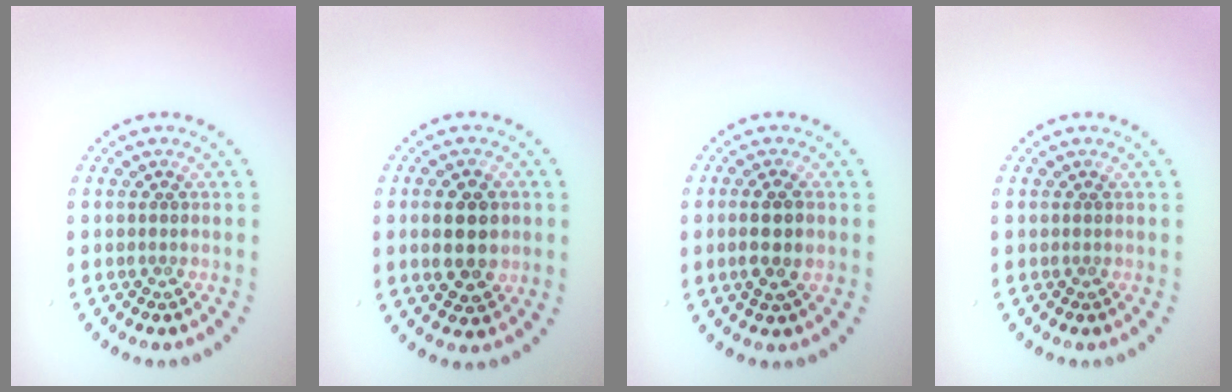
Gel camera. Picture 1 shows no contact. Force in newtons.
{"total": 4.9, "press": 4.9, "slide": 0.3}
{"total": 2.7, "press": 2.6, "slide": 1.0}
{"total": 0.0}